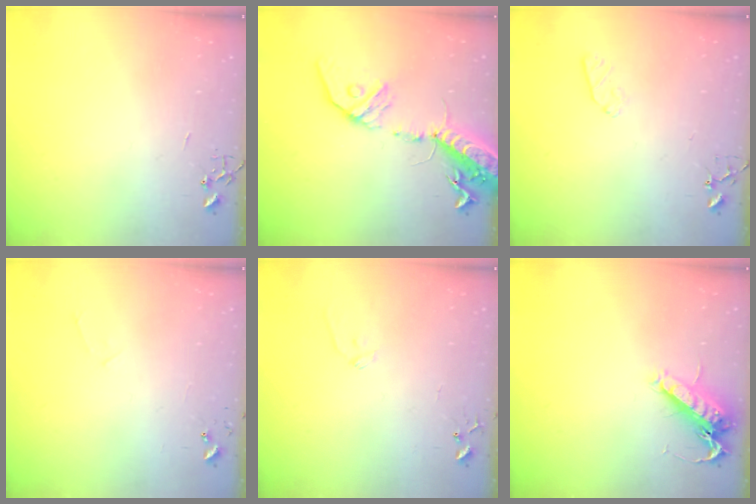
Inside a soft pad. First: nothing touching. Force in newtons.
{"total": 18.2, "press": 17.7, "slide": 4.0}
{"total": 5.3, "press": 5.2, "slide": 0.7}
{"total": 4.8, "press": 4.8, "slide": 0.5}
{"total": 6.6, "press": 6.6, "slide": 0.6}
{"total": 13.8, "press": 13.7, "slide": 1.5}